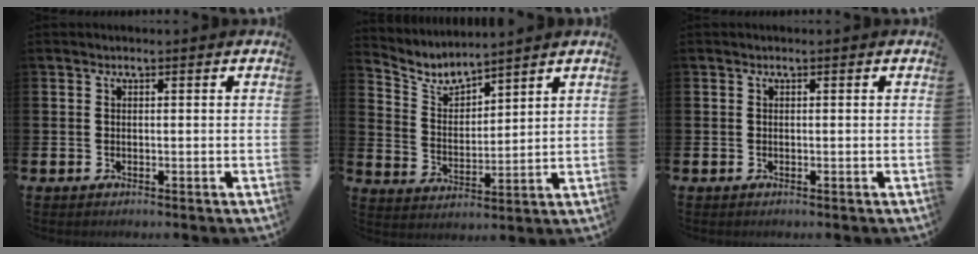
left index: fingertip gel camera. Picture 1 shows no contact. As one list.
[{"total": 4.6, "force": [4.4, 1.0, 0.8], "torque": [-0.037, -0.033, 0.075]}, {"total": 0.0}]